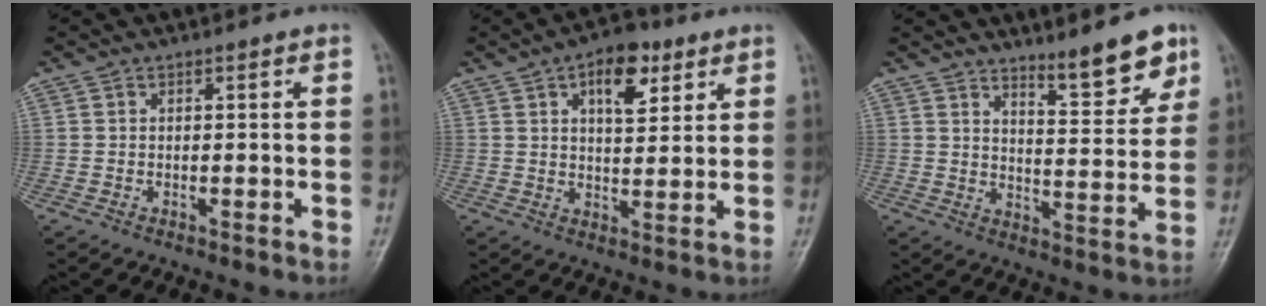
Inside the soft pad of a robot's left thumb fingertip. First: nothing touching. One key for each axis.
{"total": 9.2, "fx": 4.4, "fy": 4.7, "fz": 6.5, "tx": -0.069, "ty": -0.015, "tz": 0.062}
{"total": 9.2, "fx": 6.9, "fy": 2.3, "fz": 5.6, "tx": -0.058, "ty": -0.057, "tz": 0.109}